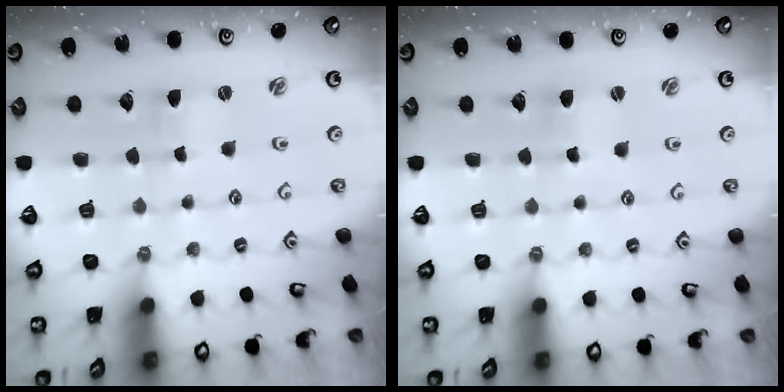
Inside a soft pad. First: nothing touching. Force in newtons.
{"total": 1.5, "press": 1.4, "slide": 0.3}